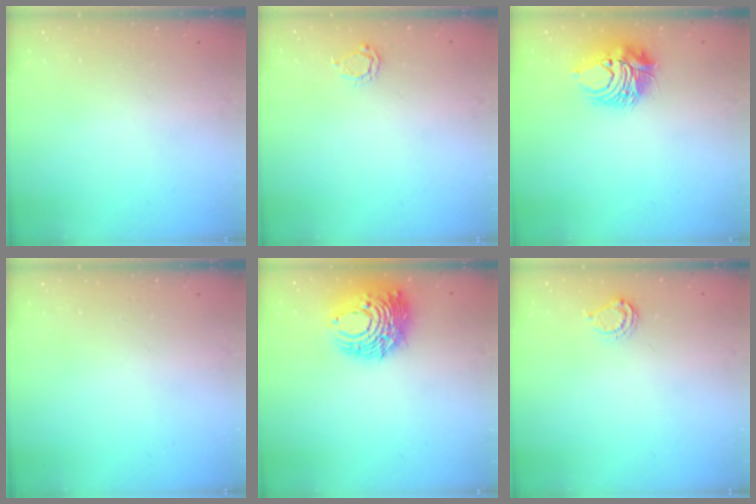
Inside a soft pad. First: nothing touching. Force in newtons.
{"total": 3.8, "press": 3.8, "slide": 0.7}
{"total": 9.5, "press": 9.4, "slide": 0.7}
{"total": 0.0}
{"total": 12.5, "press": 12.4, "slide": 1.5}
{"total": 4.5, "press": 4.5, "slide": 0.3}